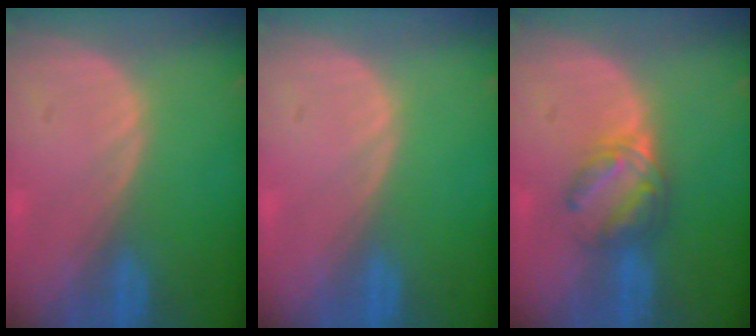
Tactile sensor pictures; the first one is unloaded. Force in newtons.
{"total": 0.0}
{"total": 6.1, "press": 5.3, "slide": 3.1}